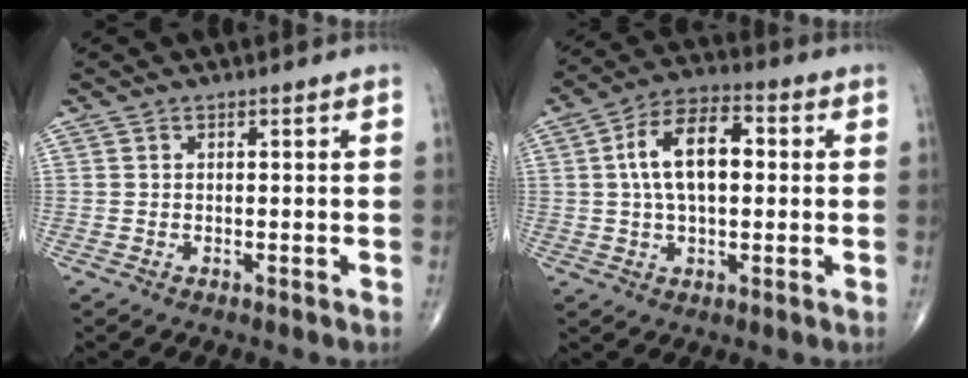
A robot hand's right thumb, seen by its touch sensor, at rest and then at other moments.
{"total": 12.2, "force": [1.5, 6.5, 10.2], "torque": [-0.175, 0.025, 0.020]}